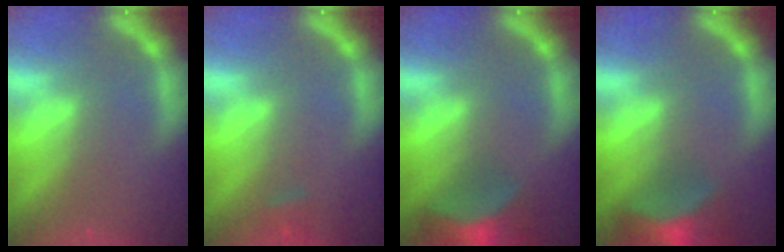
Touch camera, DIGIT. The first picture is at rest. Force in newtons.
{"total": 1.4}
{"total": 9.9}
{"total": 9.5}